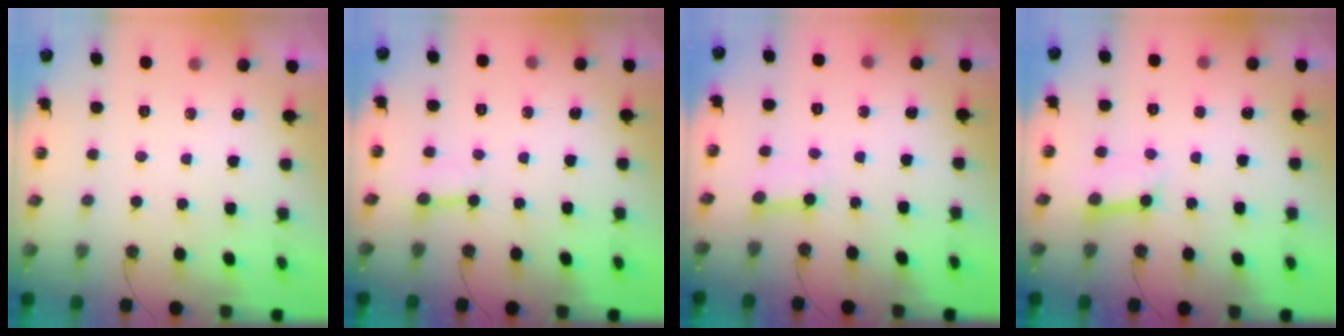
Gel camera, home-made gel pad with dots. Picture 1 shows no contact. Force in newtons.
{"total": 3.0, "press": 3.0, "slide": 0.2}
{"total": 3.9, "press": 3.9, "slide": 0.5}
{"total": 5.2, "press": 5.2, "slide": 0.6}